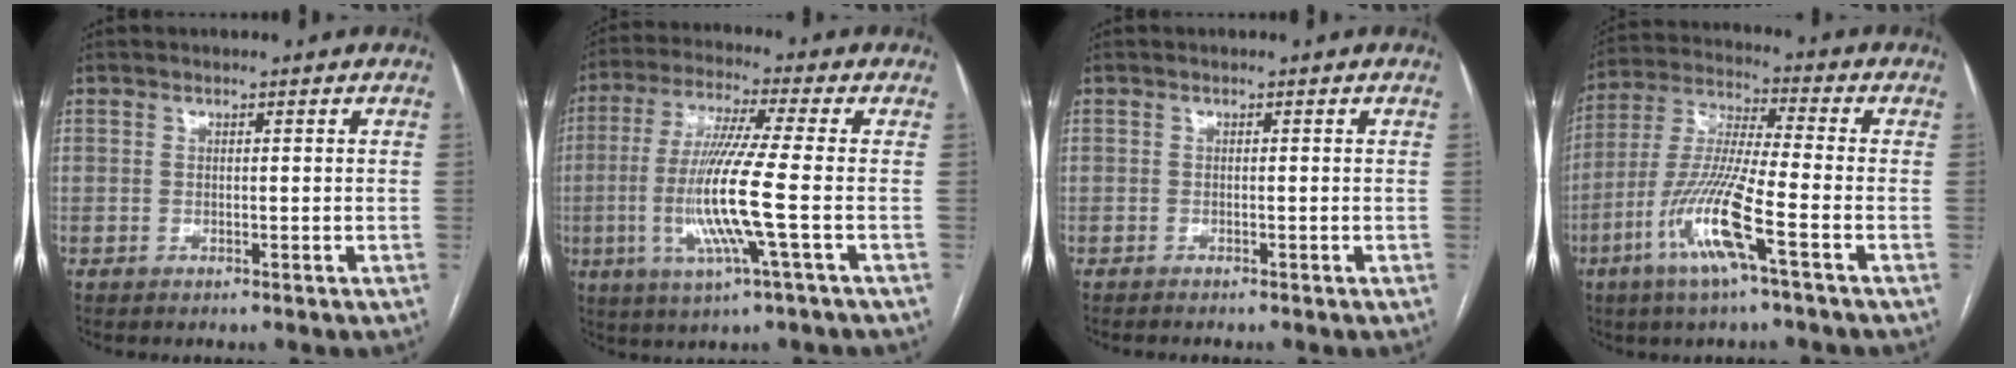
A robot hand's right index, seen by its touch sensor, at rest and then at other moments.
{"total": 12.3, "force": [-2.5, -0.8, 12.0], "torque": [-0.249, -0.015, -0.056]}
{"total": 1.0, "force": [-1.0, -0.1, 0.3], "torque": [-0.003, 0.000, -0.014]}
{"total": 12.8, "force": [-5.6, 0.2, 11.6], "torque": [-0.243, -0.010, -0.113]}